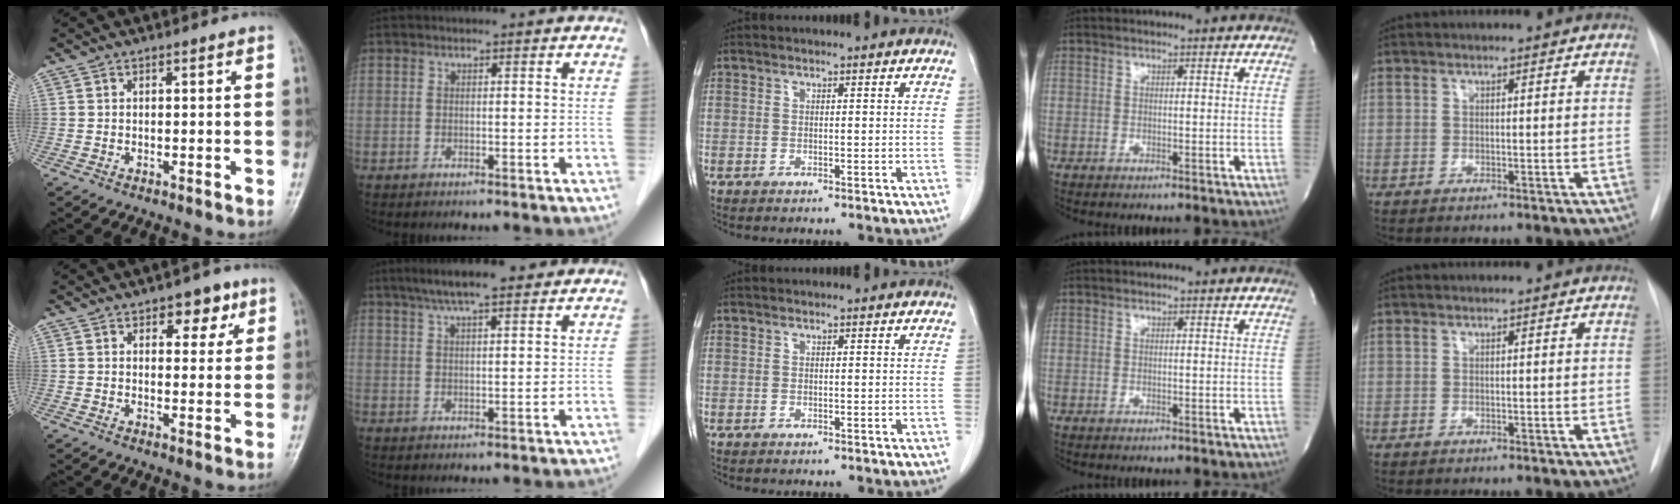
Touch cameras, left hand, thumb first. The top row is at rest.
{"thumb": {"total": 5.9, "force": [3.2, 3.4, 3.7], "torque": [-0.016, -0.012, 0.038]}, "index": {"total": 7.9, "force": [6.0, 1.0, 5.0], "torque": [-0.081, 0.029, 0.097]}}